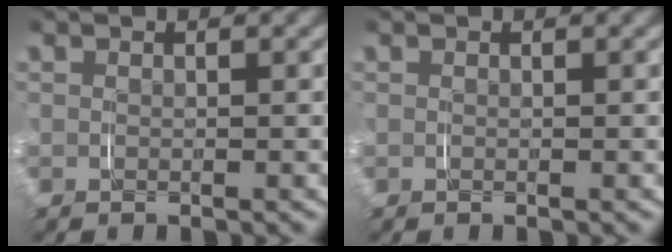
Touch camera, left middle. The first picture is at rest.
{"total": 0.0}